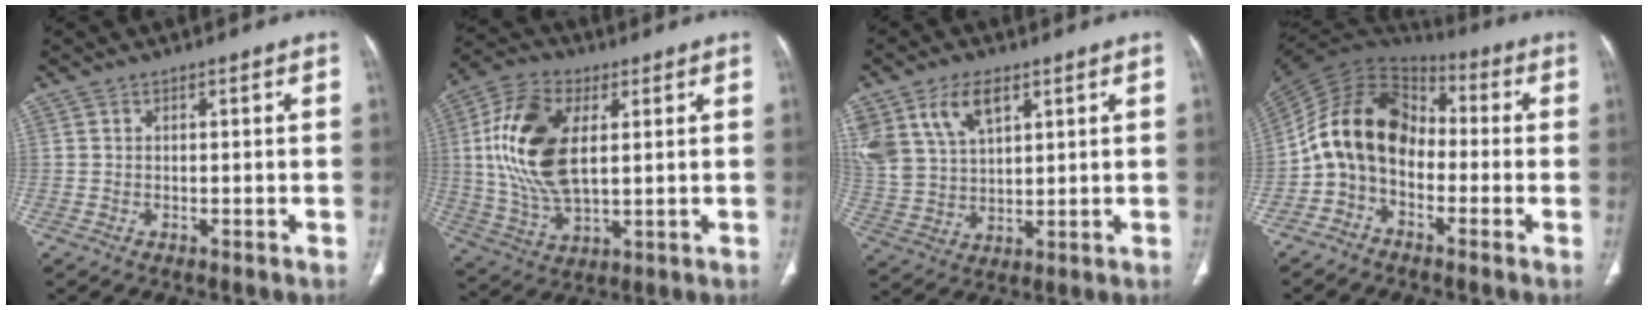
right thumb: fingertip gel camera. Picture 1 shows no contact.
{"total": 17.3, "force": [3.3, 9.1, 14.4], "torque": [-0.290, -0.001, 0.065]}
{"total": 13.2, "force": [6.8, 7.7, 8.4], "torque": [-0.165, -0.014, 0.143]}
{"total": 13.7, "force": [-2.6, 9.9, 9.1], "torque": [-0.151, 0.065, -0.065]}